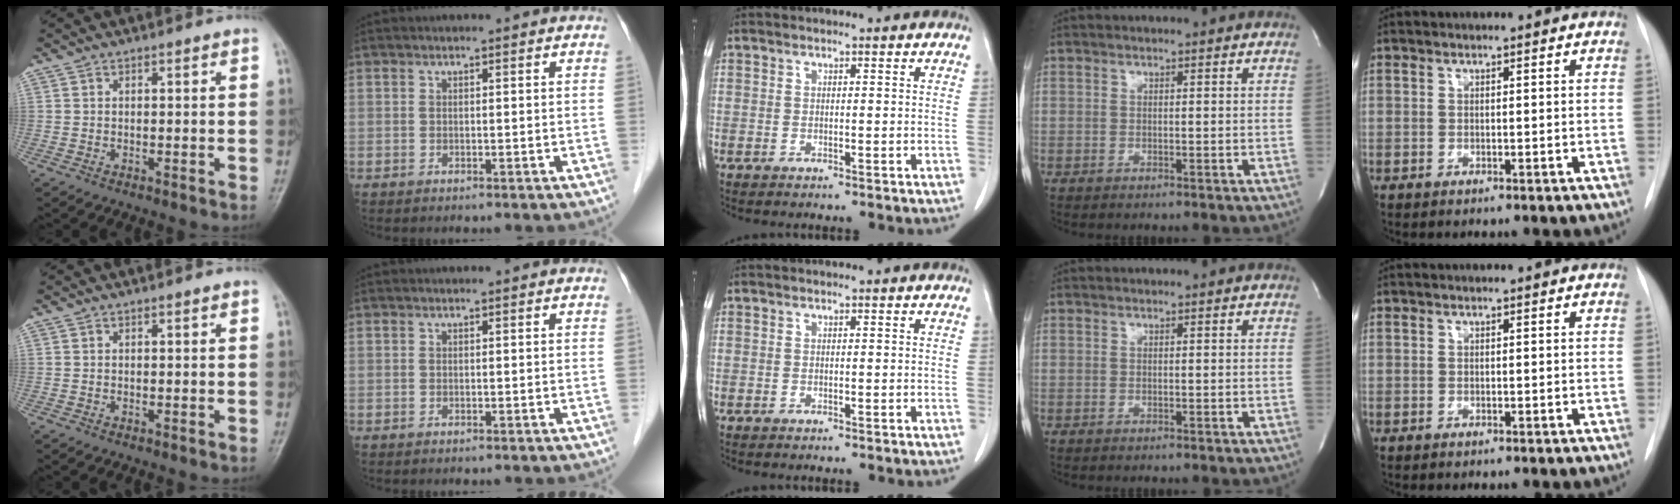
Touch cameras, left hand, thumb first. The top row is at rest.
{}